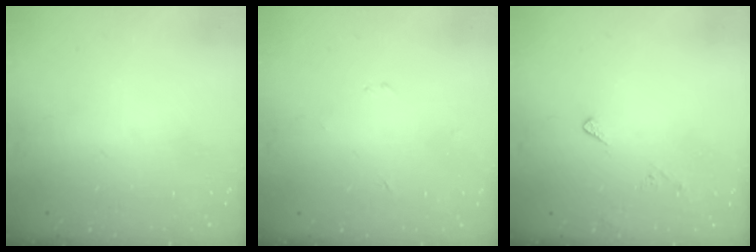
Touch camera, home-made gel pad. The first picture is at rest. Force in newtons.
{"total": 2.3, "press": 2.3, "slide": 0.3}
{"total": 5.0, "press": 5.0, "slide": 0.4}